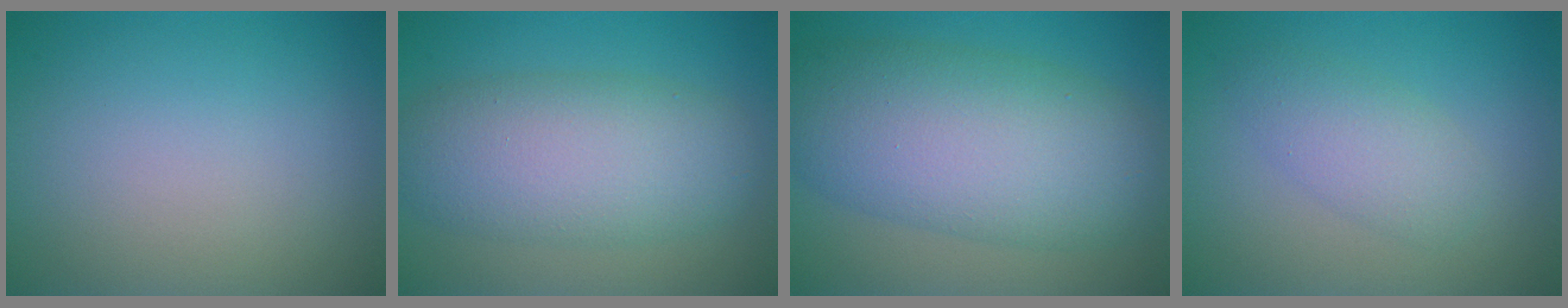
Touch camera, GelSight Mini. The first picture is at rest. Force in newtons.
{"total": 7.5, "press": 7.4, "slide": 0.4}
{"total": 10.9, "press": 10.9, "slide": 0.1}
{"total": 3.0, "press": 3.0, "slide": 0.1}